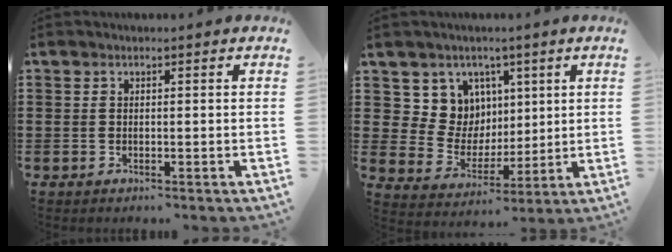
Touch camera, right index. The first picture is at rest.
{"total": 8.2, "force": [2.8, 7.6, 1.3], "torque": [-0.055, -0.021, 0.056]}